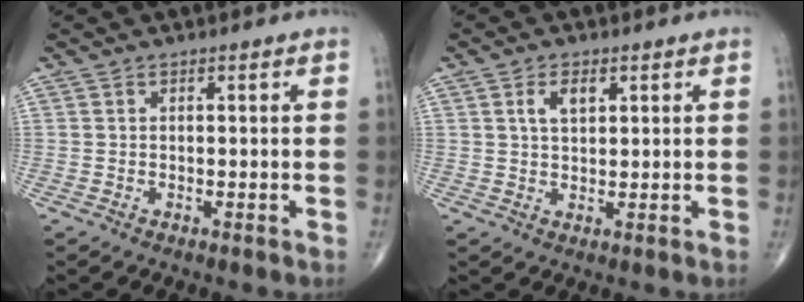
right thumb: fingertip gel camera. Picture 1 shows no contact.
{"total": 3.5, "force": [1.4, 1.8, 2.7], "torque": [-0.042, -0.002, 0.025]}